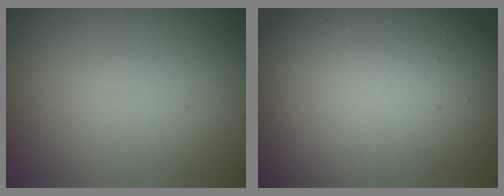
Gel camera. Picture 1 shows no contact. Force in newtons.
{"total": 15.3, "press": 15.3, "slide": 1.0}